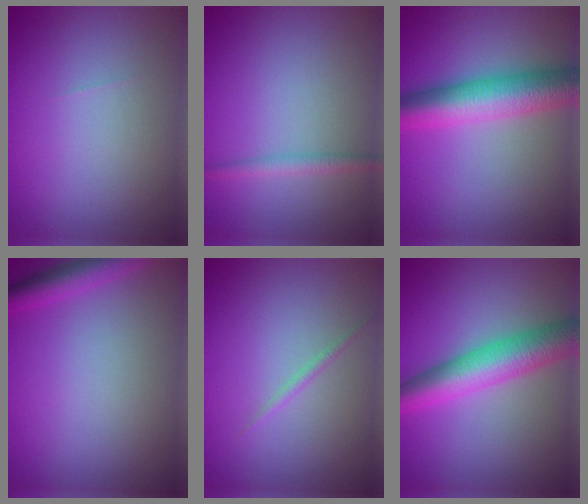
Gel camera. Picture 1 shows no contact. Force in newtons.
{"total": 1.7, "press": 1.7, "slide": 0.0}
{"total": 7.7, "press": 7.7, "slide": 0.0}
{"total": 3.0, "press": 2.9, "slide": 0.2}
{"total": 0.7, "press": 0.7, "slide": 0.0}
{"total": 6.8, "press": 6.8, "slide": 0.1}